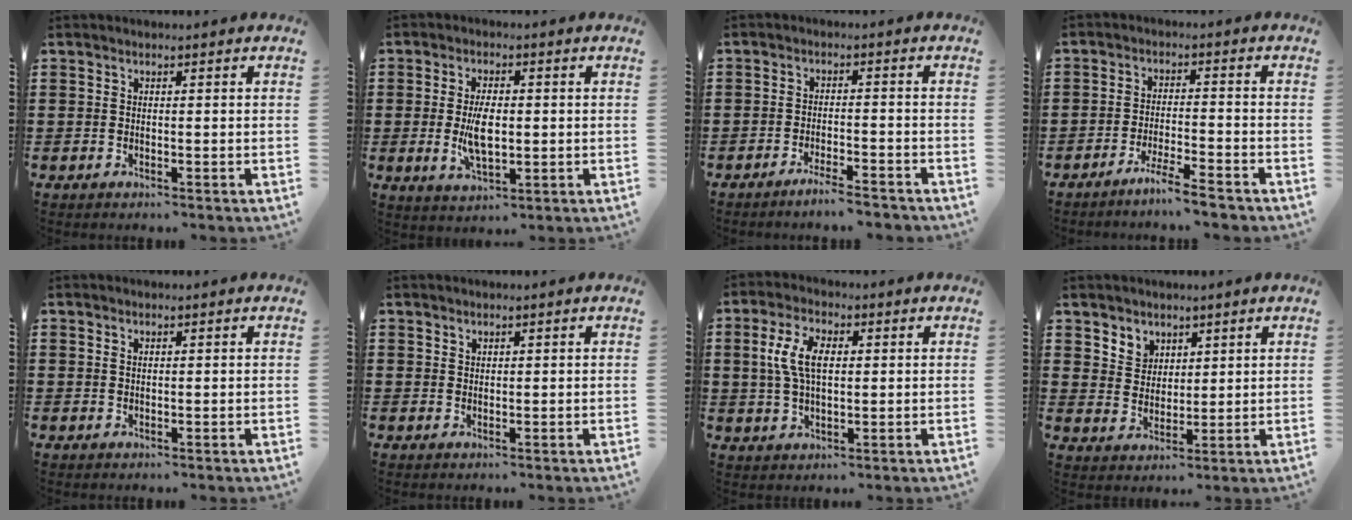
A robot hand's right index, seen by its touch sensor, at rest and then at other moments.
{"total": 6.3, "force": [-0.2, 2.8, 5.7], "torque": [-0.111, -0.006, -0.007]}
{"total": 3.1, "force": [-2.8, -0.1, 1.2], "torque": [-0.021, 0.001, -0.056]}
{"total": 4.5, "force": [-4.0, -0.4, 1.9], "torque": [-0.039, -0.008, -0.078]}
{"total": 0.6, "force": [0.3, 0.3, 0.4], "torque": [-0.009, 0.001, 0.006]}
{"total": 1.0, "force": [0.9, 0.5, 0.1], "torque": [-0.003, 0.001, 0.018]}
{"total": 6.8, "force": [1.1, 3.6, 5.6], "torque": [-0.133, 0.010, 0.013]}
{"total": 4.3, "force": [3.0, 3.1, 0.0], "torque": [-0.020, 0.004, 0.056]}